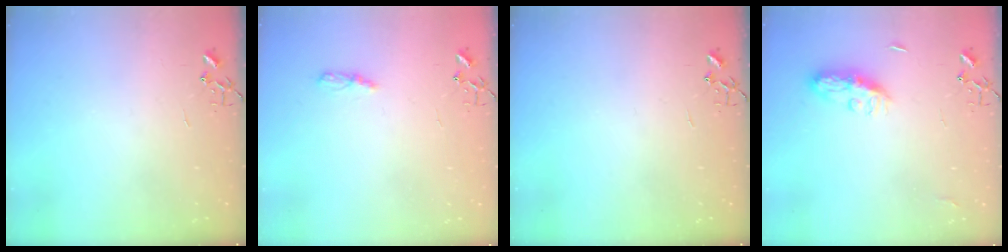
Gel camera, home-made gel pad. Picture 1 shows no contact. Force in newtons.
{"total": 4.8, "press": 4.8, "slide": 0.5}
{"total": 0.0}
{"total": 8.4, "press": 8.4, "slide": 0.1}